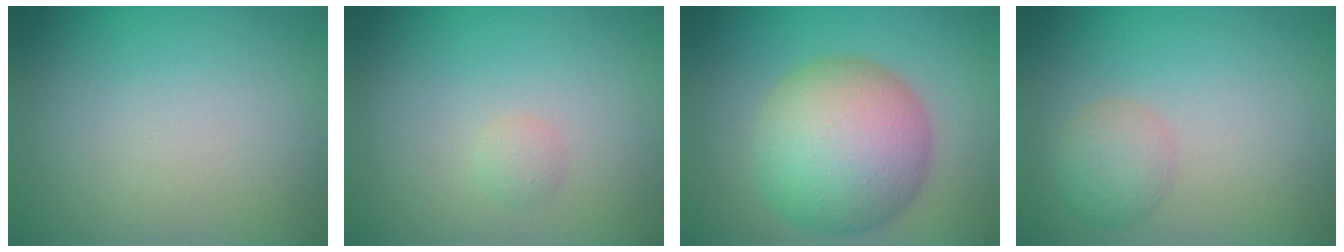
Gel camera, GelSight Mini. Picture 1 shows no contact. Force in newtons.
{"total": 0.8, "press": 0.8, "slide": 0.0}
{"total": 9.4, "press": 9.3, "slide": 0.4}
{"total": 2.4, "press": 2.4, "slide": 0.0}